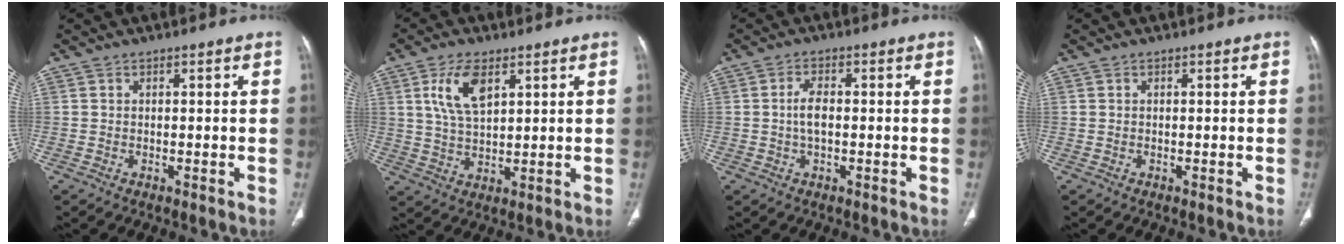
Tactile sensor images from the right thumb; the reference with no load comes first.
{"total": 8.4, "force": [3.6, 4.1, 6.4], "torque": [-0.120, -0.013, 0.074]}
{"total": 3.7, "force": [-0.2, 1.8, 3.2], "torque": [-0.065, 0.006, -0.008]}
{"total": 0.0}